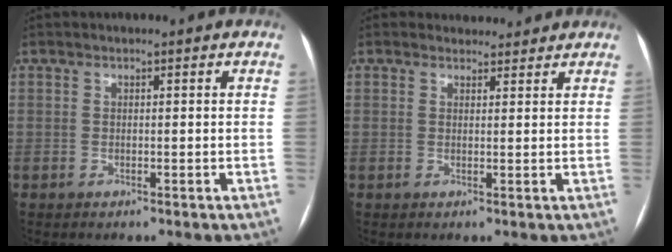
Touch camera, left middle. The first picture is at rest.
{"total": 3.2, "force": [2.9, 1.3, -0.2], "torque": [0.004, 0.008, 0.033]}